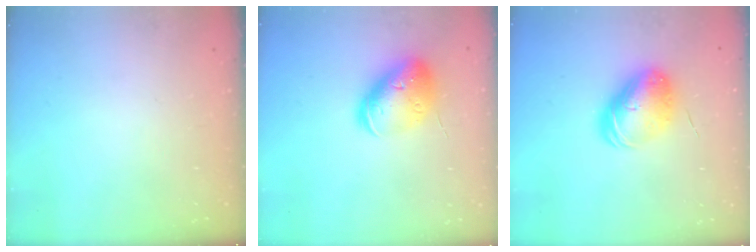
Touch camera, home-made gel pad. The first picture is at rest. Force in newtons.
{"total": 14.7, "press": 14.5, "slide": 2.3}
{"total": 10.3, "press": 10.1, "slide": 1.8}